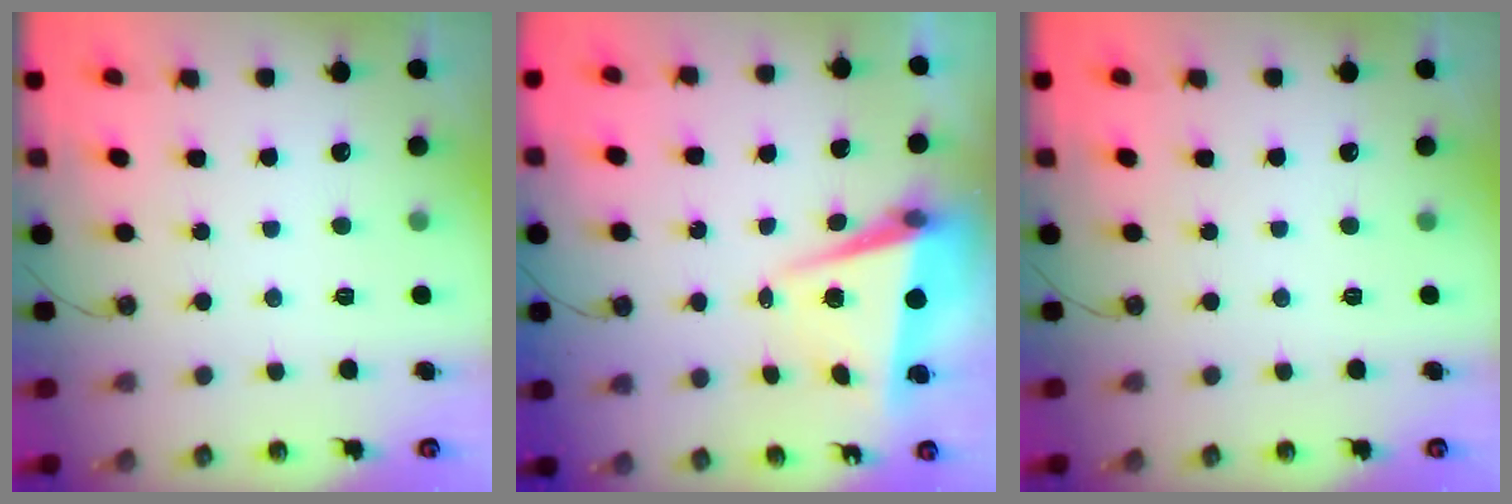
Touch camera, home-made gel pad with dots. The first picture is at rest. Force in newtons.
{"total": 6.7, "press": 6.4, "slide": 1.7}
{"total": 0.0}